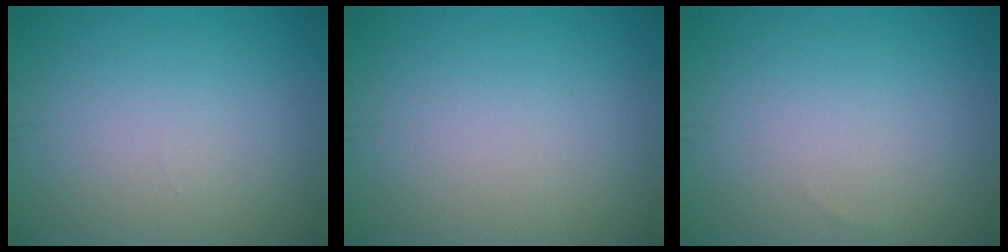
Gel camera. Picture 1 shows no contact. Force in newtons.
{"total": 0.0}
{"total": 0.0}